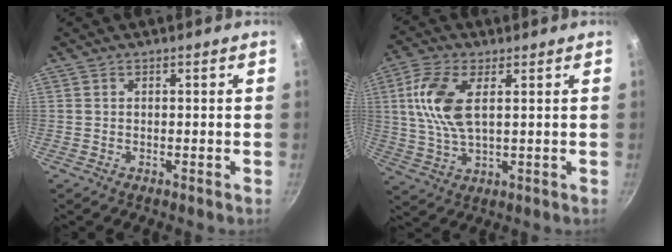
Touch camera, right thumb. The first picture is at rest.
{"total": 10.7, "force": [2.8, 5.0, 9.1], "torque": [-0.185, -0.001, 0.055]}